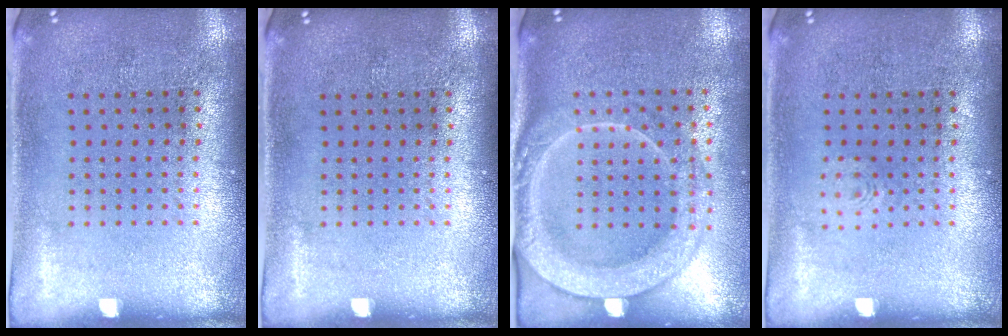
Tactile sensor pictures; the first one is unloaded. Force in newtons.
{"total": 0.0}
{"total": 2.3, "press": 2.2, "slide": 0.9}
{"total": 0.7, "press": 0.6, "slide": 0.2}